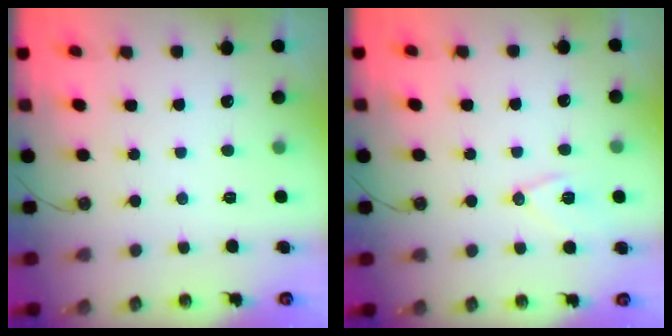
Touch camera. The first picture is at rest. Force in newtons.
{"total": 9.0, "press": 8.6, "slide": 2.7}